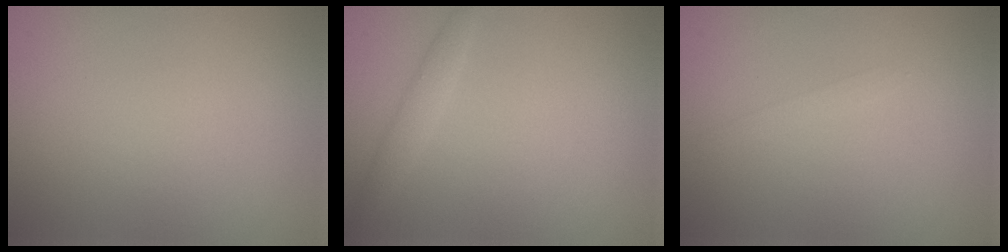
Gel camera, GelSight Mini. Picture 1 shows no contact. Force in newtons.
{"total": 1.2, "press": 1.2, "slide": 0.0}
{"total": 0.8, "press": 0.8, "slide": 0.1}